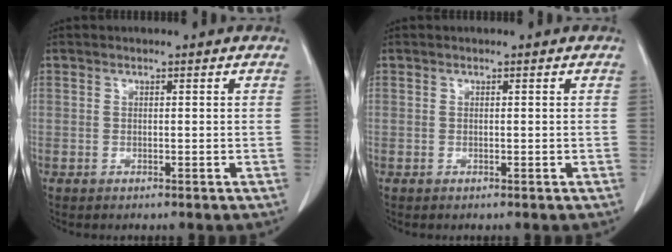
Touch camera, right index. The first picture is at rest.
{"total": 0.0}